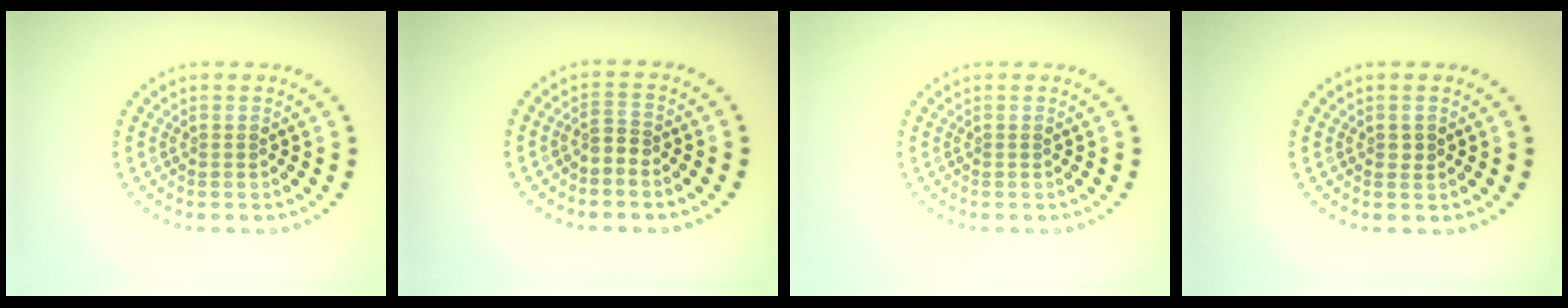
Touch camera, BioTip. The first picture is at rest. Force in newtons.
{"total": 1.6, "press": 1.2, "slide": 1.1}
{"total": 0.0}
{"total": 0.7, "press": 0.7, "slide": 0.0}